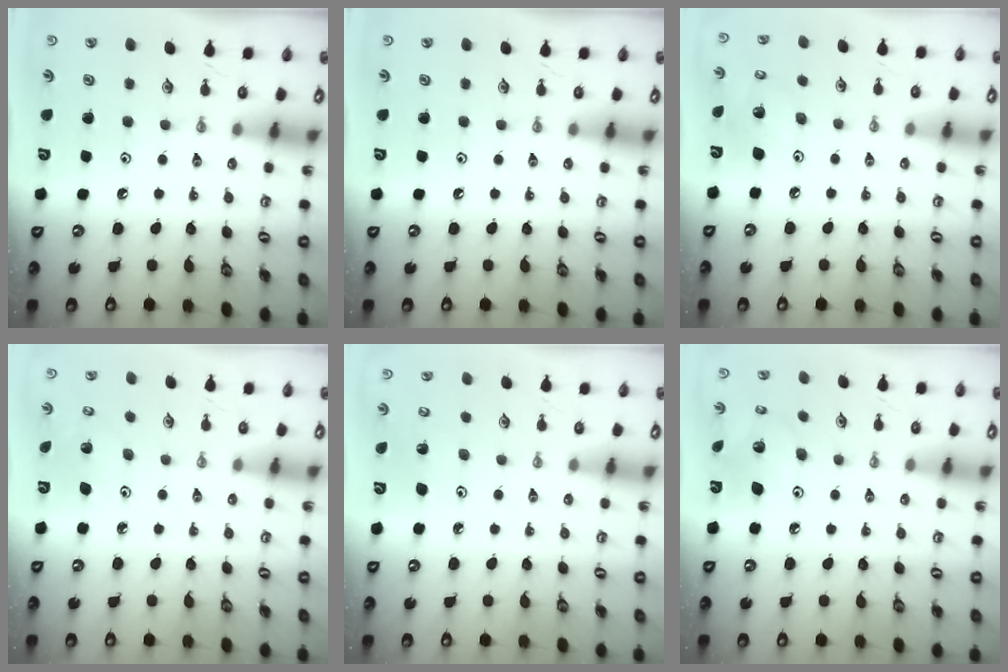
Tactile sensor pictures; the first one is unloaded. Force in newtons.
{"total": 0.0}
{"total": 7.2, "press": 7.0, "slide": 1.8}
{"total": 3.1, "press": 3.1, "slide": 0.3}
{"total": 2.8, "press": 2.7, "slide": 0.5}
{"total": 6.0, "press": 6.0, "slide": 0.2}